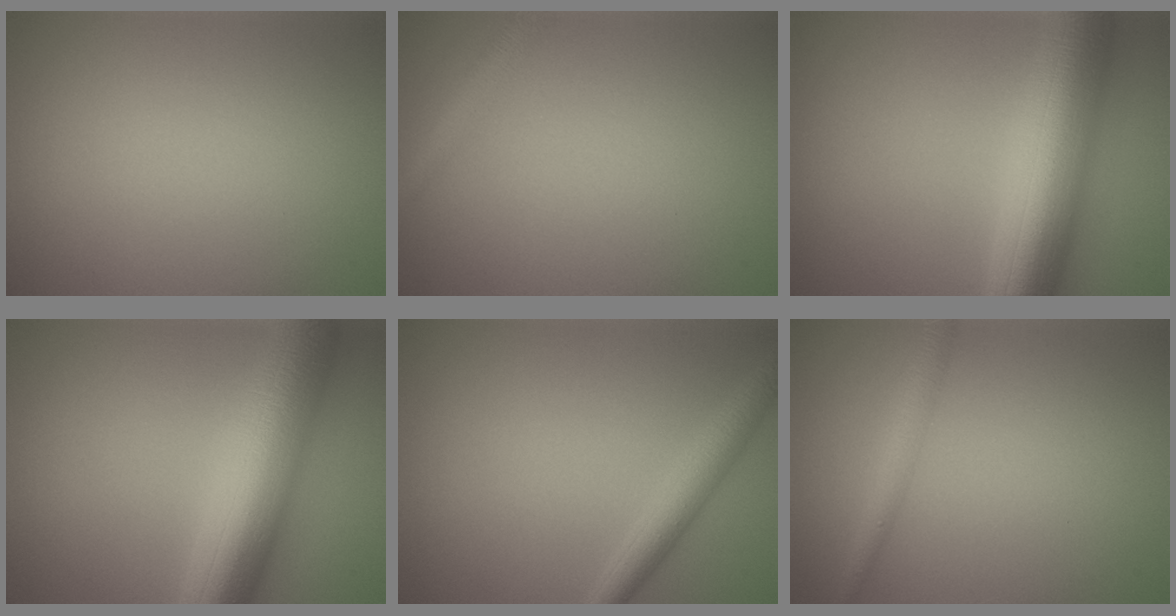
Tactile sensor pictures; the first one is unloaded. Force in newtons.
{"total": 2.1, "press": 2.1, "slide": 0.1}
{"total": 10.4, "press": 10.4, "slide": 0.1}
{"total": 10.6, "press": 10.6, "slide": 0.1}
{"total": 2.8, "press": 2.8, "slide": 0.1}
{"total": 2.0, "press": 2.0, "slide": 0.0}